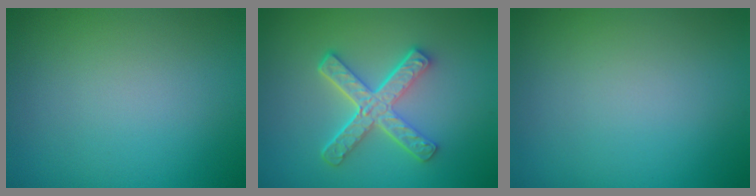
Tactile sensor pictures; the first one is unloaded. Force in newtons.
{"total": 5.1, "press": 3.7, "slide": 3.4}
{"total": 0.0}